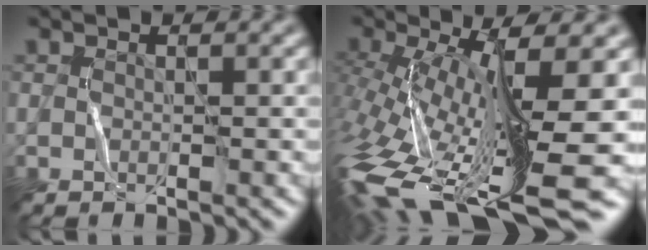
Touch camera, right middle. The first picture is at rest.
{"total": 14.1, "force": [-3.9, 3.7, 13.0], "torque": [-0.258, -0.003, -0.048]}